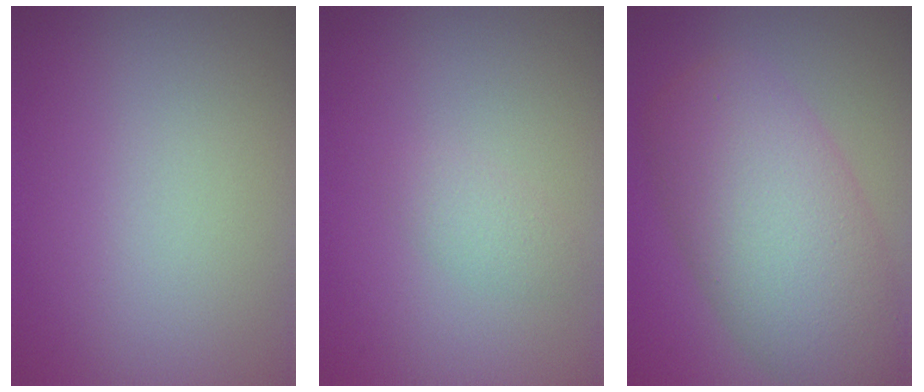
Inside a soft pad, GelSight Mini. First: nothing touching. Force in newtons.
{"total": 1.2, "press": 1.2, "slide": 0.1}
{"total": 9.5, "press": 9.5, "slide": 0.1}